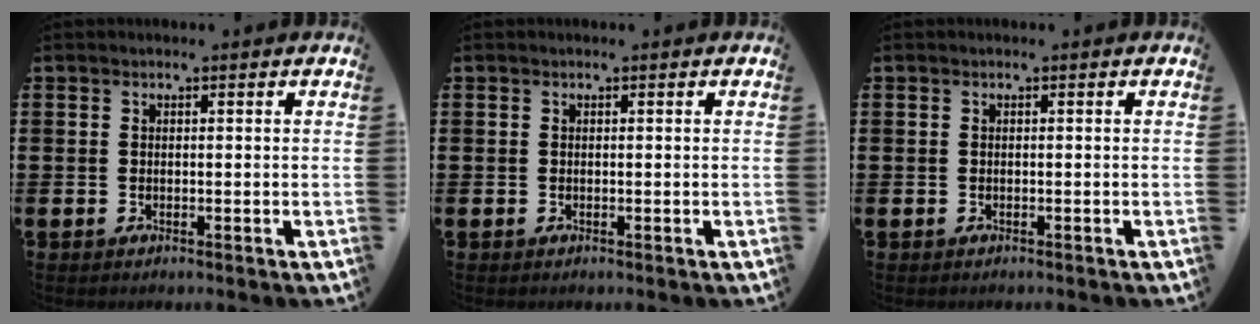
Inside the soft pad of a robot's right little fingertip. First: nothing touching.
{"total": 0.0}
{"total": 0.0}